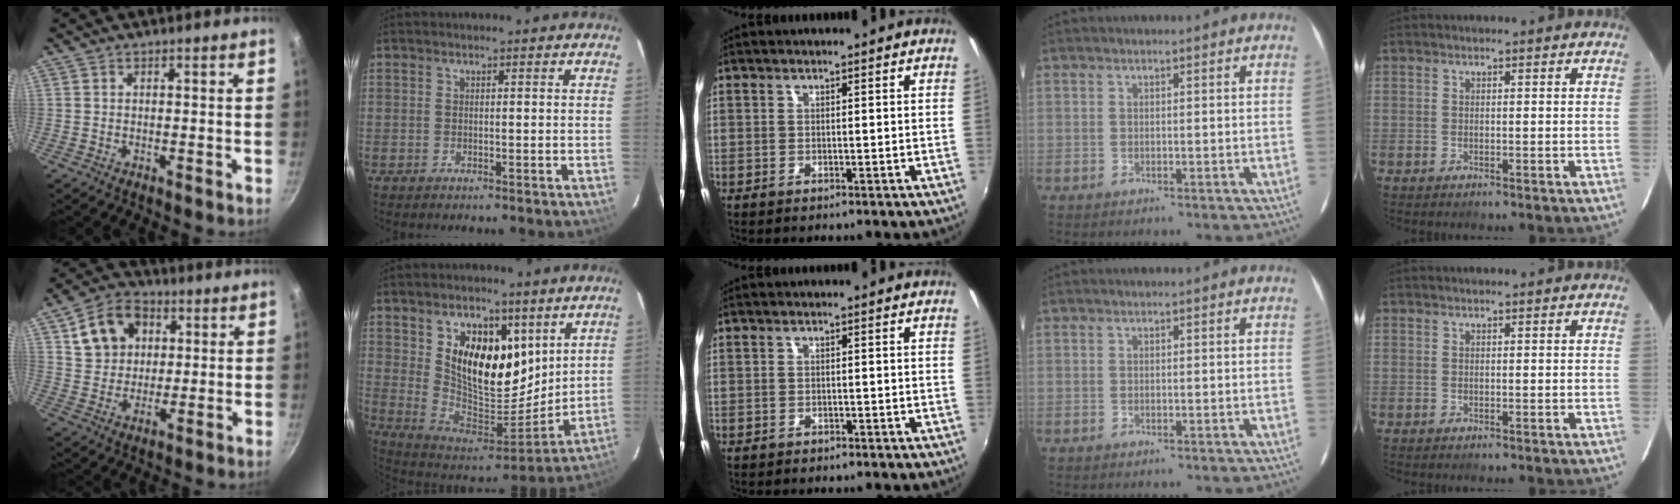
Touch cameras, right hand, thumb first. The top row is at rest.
{"thumb": {"total": 11.9, "force": [4.0, 9.3, 6.4], "torque": [-0.092, 0.005, 0.064]}, "index": {"total": 17.3, "force": [7.3, 10.5, 11.6], "torque": [-0.215, -0.008, 0.140]}, "middle": {"total": 1.0, "force": [-0.8, 0.5, 0.1], "torque": [-0.006, 0.003, -0.011]}}